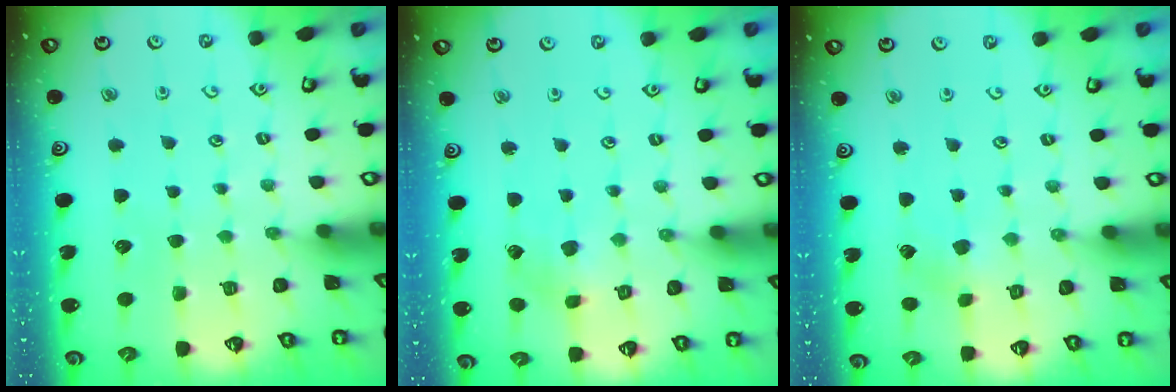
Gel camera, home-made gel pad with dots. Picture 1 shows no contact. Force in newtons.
{"total": 2.7, "press": 2.7, "slide": 0.1}
{"total": 1.8, "press": 1.8, "slide": 0.3}